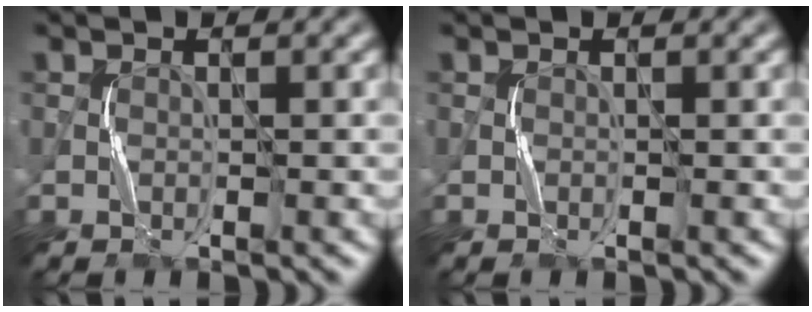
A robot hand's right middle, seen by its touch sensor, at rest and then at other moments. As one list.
[{"total": 0.0}]